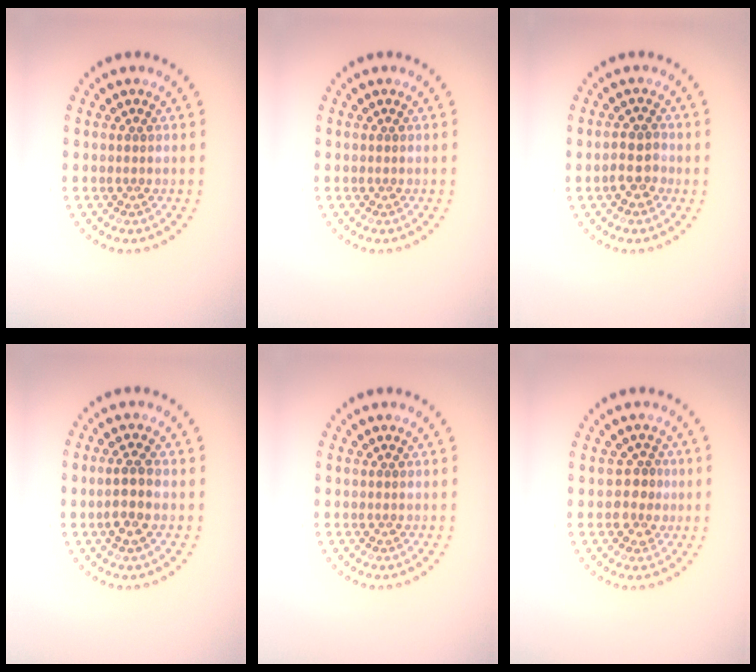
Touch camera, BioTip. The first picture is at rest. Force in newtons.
{"total": 0.0}
{"total": 2.3, "press": 2.1, "slide": 1.0}
{"total": 2.3, "press": 2.1, "slide": 0.8}
{"total": 0.0}
{"total": 2.1, "press": 2.0, "slide": 0.9}